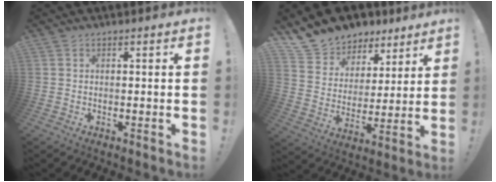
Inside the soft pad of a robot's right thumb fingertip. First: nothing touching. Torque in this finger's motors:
{"motor_torque": [-0.95, 1.25, 0.15, 0.11, 0.00]}